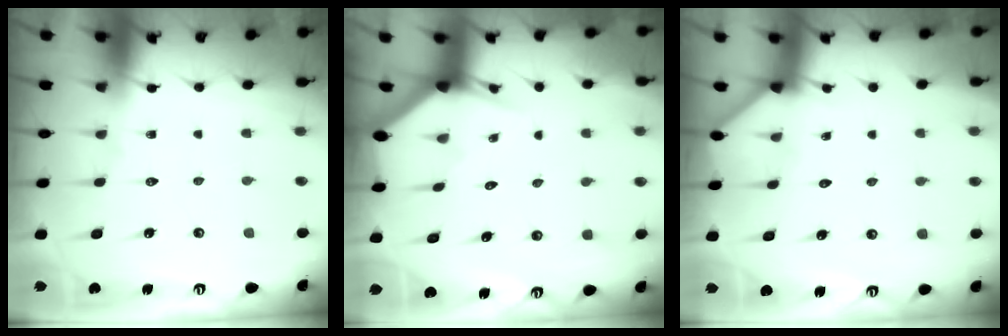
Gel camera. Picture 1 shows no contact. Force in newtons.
{"total": 2.6, "press": 2.6, "slide": 0.2}
{"total": 2.0, "press": 2.0, "slide": 0.2}